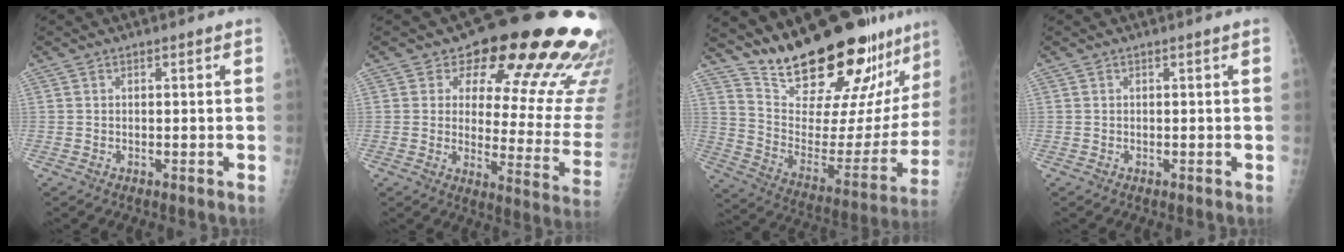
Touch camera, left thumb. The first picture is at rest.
{"total": 23.0, "force": [15.5, 9.7, 13.9], "torque": [-0.128, -0.085, 0.185]}
{"total": 28.6, "force": [23.9, 7.1, 14.0], "torque": [-0.183, -0.157, 0.348]}
{"total": 0.0}